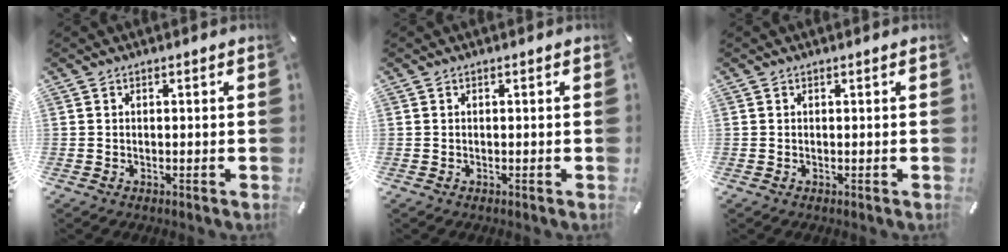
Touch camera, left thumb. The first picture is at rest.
{"total": 0.0}
{"total": 0.0}